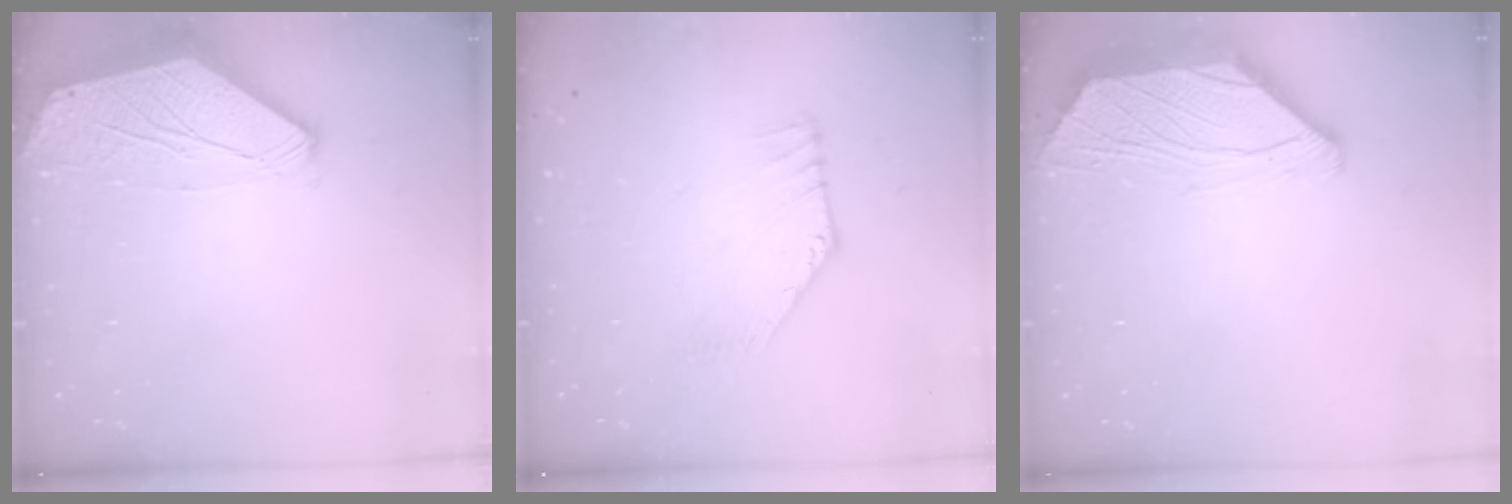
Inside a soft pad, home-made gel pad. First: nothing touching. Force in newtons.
{"total": 3.5, "press": 3.5, "slide": 0.2}
{"total": 2.0, "press": 2.0, "slide": 0.6}